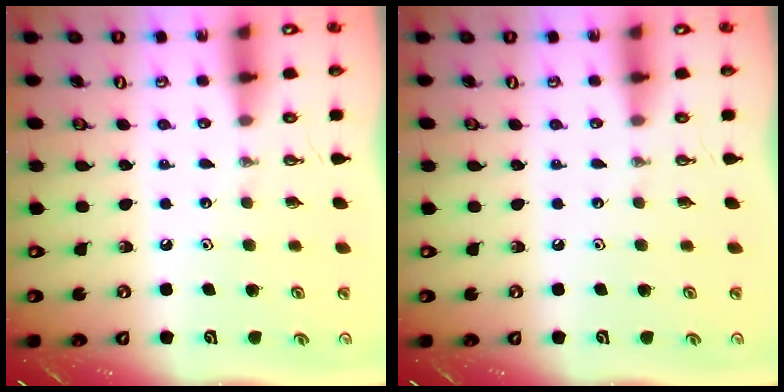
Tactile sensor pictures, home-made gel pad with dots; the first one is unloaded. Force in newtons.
{"total": 0.0}